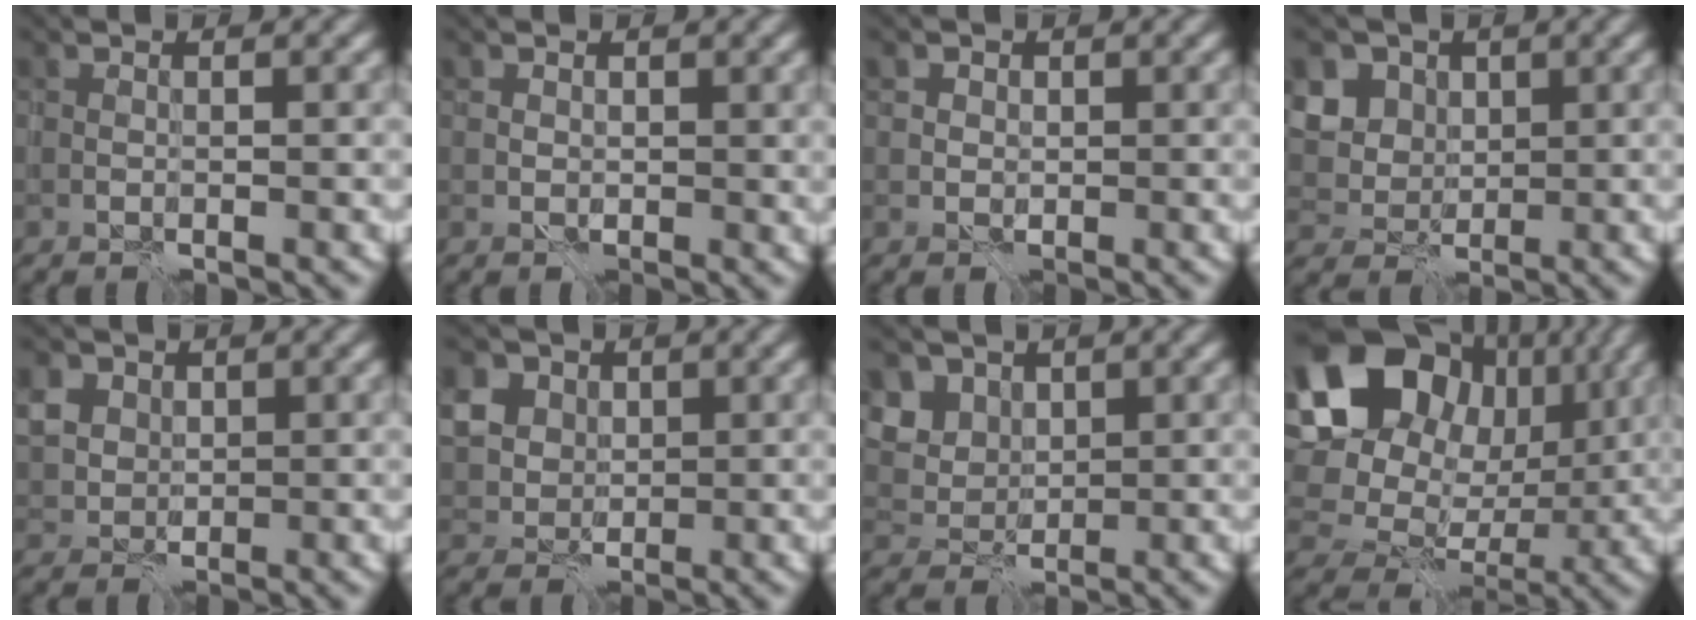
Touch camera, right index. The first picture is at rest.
{"total": 0.9, "force": [0.5, 0.6, 0.3], "torque": [-0.003, -0.002, 0.012]}
{"total": 1.7, "force": [0.7, 1.5, 0.4], "torque": [-0.003, 0.003, 0.010]}
{"total": 5.7, "force": [2.4, 4.7, 2.3], "torque": [-0.059, 0.002, 0.040]}
{"total": 3.5, "force": [1.5, 2.9, 1.3], "torque": [-0.041, 0.002, 0.035]}
{"total": 5.8, "force": [2.3, 4.8, 2.5], "torque": [-0.067, 0.010, 0.038]}
{"total": 4.6, "force": [2.5, 3.4, 1.7], "torque": [-0.054, -0.005, 0.060]}
{"total": 17.5, "force": [4.7, 14.2, 9.1], "torque": [-0.182, 0.032, 0.086]}